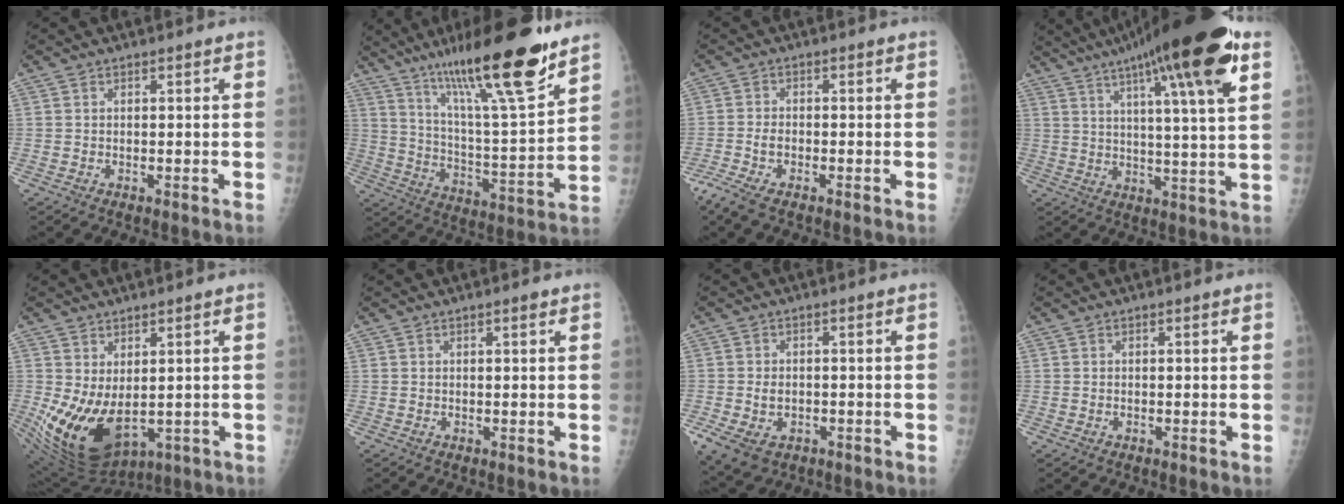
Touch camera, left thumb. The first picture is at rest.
{"total": 23.5, "force": [15.9, 3.3, 17.0], "torque": [-0.261, -0.072, 0.267]}
{"total": 5.2, "force": [-3.2, 1.9, 3.6], "torque": [-0.097, 0.005, -0.063]}
{"total": 22.6, "force": [11.8, 3.2, 19.0], "torque": [-0.289, -0.014, 0.173]}
{"total": 13.6, "force": [-0.6, 8.4, 10.7], "torque": [-0.188, -0.020, 0.022]}
{"total": 0.7, "force": [0.4, 0.2, 0.5], "torque": [-0.008, -0.001, 0.005]}
{"total": 8.8, "force": [-2.8, 6.5, 5.3], "torque": [-0.116, 0.007, -0.035]}
{"total": 2.7, "force": [-1.1, 2.3, 0.7], "torque": [-0.005, 0.004, -0.010]}